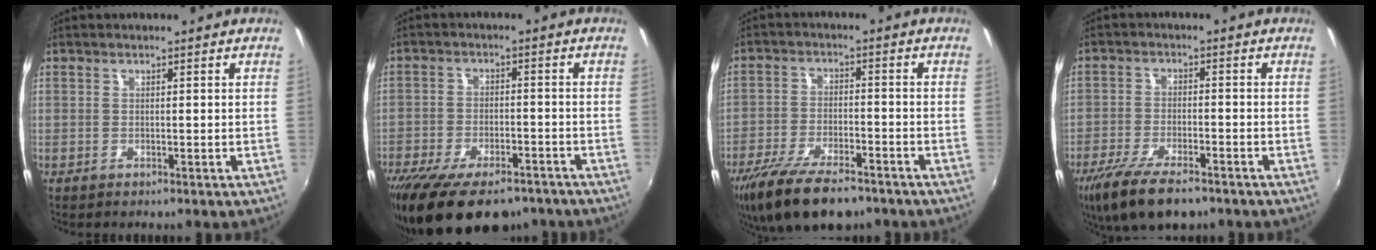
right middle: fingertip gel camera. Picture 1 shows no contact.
{"total": 18.8, "force": [-13.6, 7.6, 10.6], "torque": [-0.219, -0.044, -0.207]}
{"total": 14.8, "force": [-10.9, 5.2, 8.5], "torque": [-0.185, -0.038, -0.189]}
{"total": 12.1, "force": [-8.6, 3.8, 7.5], "torque": [-0.173, -0.037, -0.156]}